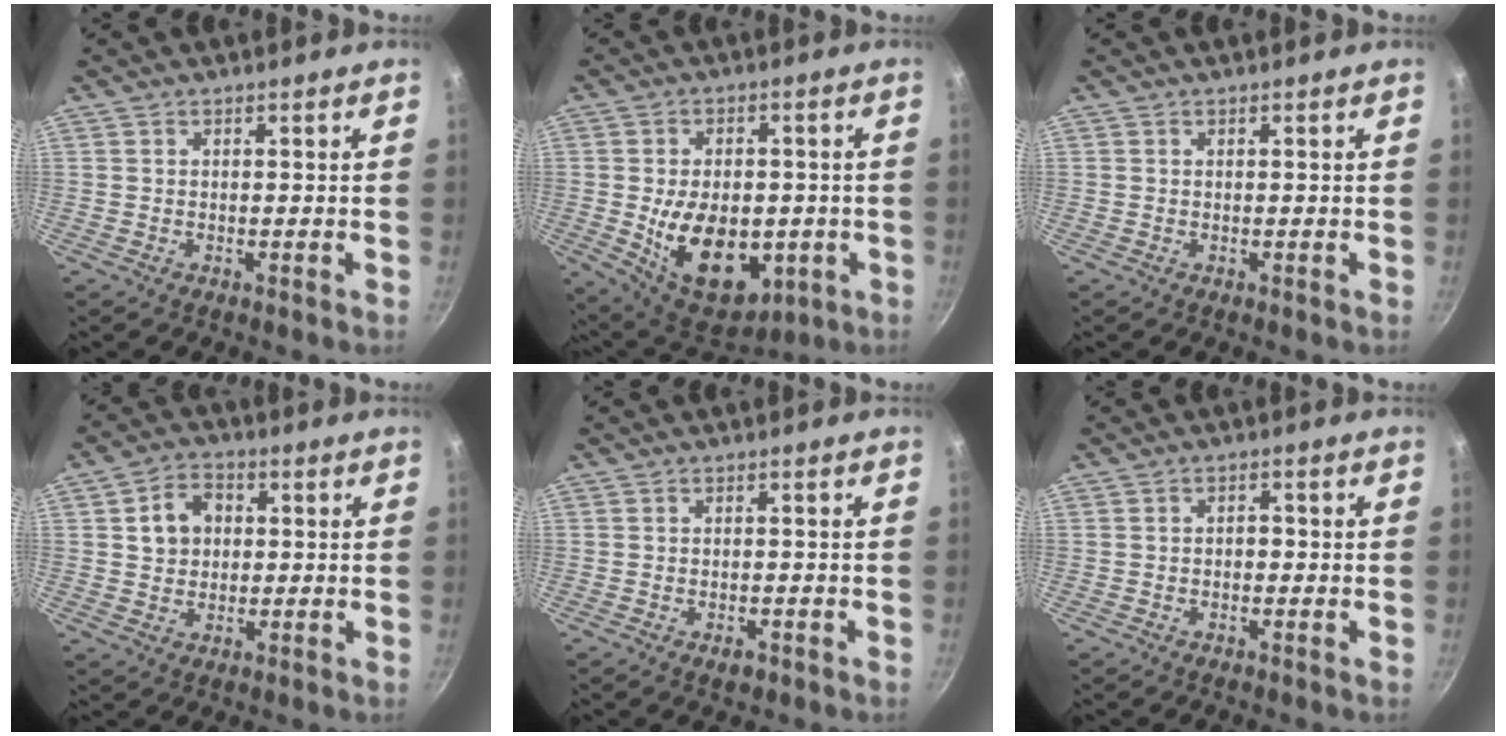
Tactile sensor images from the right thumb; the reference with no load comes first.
{"total": 17.6, "force": [-3.2, 11.4, 13.1], "torque": [-0.173, -0.007, -0.029]}
{"total": 0.0}
{"total": 7.3, "force": [1.4, 6.0, 4.0], "torque": [-0.041, 0.011, 0.019]}
{"total": 2.0, "force": [-1.0, 1.1, 1.4], "torque": [-0.021, 0.005, -0.015]}
{"total": 1.6, "force": [-0.4, 1.2, 1.0], "torque": [-0.011, 0.007, -0.007]}